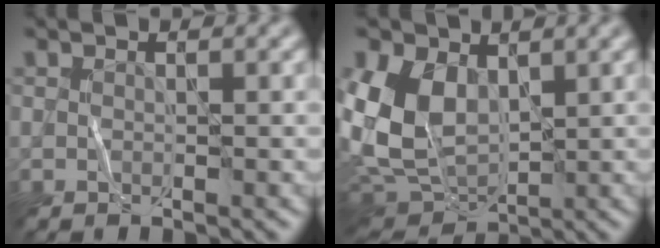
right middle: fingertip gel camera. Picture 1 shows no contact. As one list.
[{"total": 7.8, "force": [1.3, 5.5, 5.3], "torque": [-0.127, -0.013, 0.020]}]